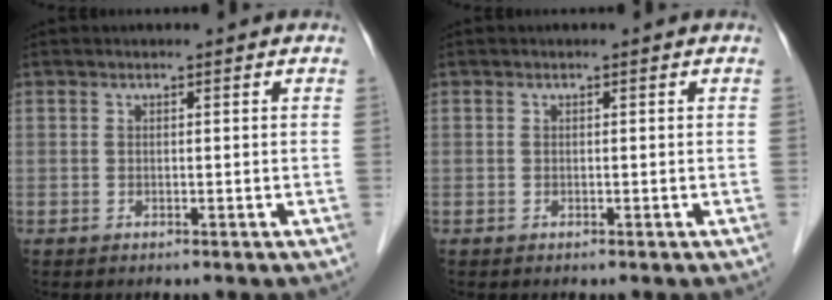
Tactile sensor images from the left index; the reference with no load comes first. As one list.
[{"total": 0.0}]